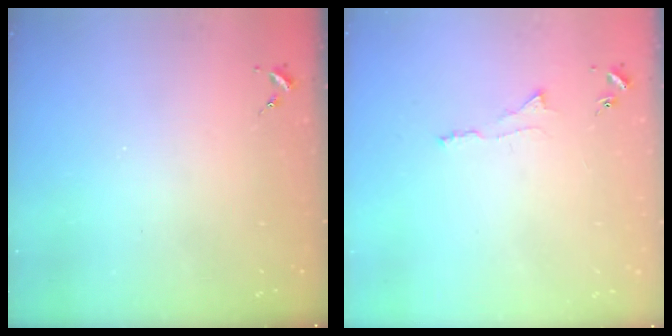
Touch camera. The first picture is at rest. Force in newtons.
{"total": 3.6, "press": 3.6, "slide": 0.6}